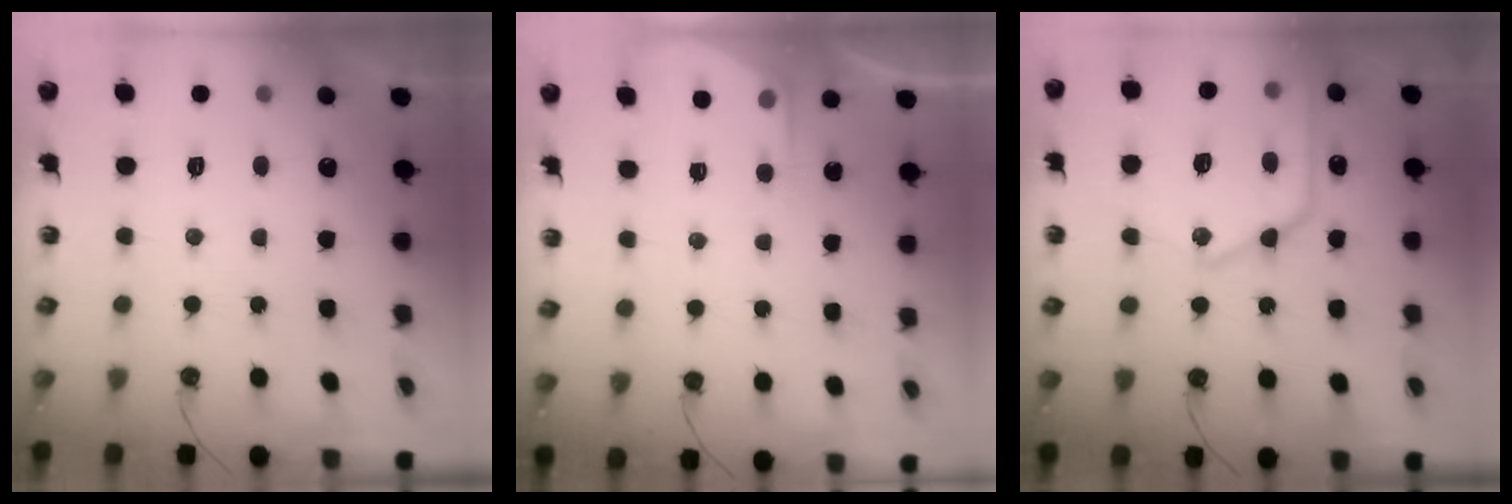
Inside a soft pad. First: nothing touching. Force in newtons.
{"total": 3.0, "press": 2.9, "slide": 0.4}
{"total": 21.6, "press": 21.6, "slide": 1.5}